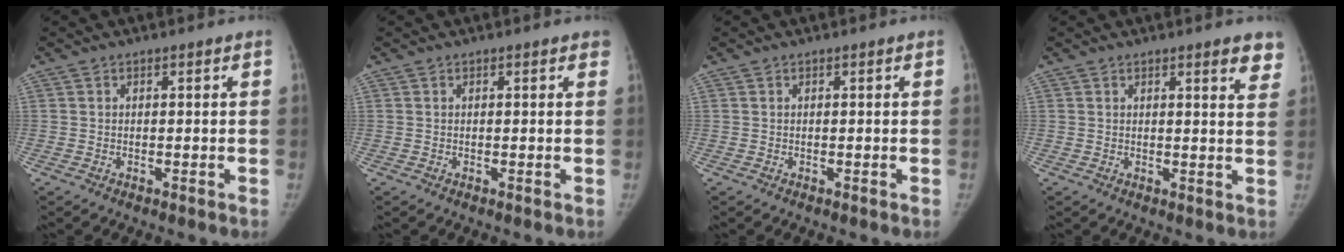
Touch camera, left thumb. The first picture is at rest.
{"total": 0.8, "force": [0.6, 0.4, 0.4], "torque": [0.000, 0.001, 0.003]}
{"total": 0.0}
{"total": 4.8, "force": [3.4, 1.2, 3.2], "torque": [-0.019, -0.016, 0.034]}